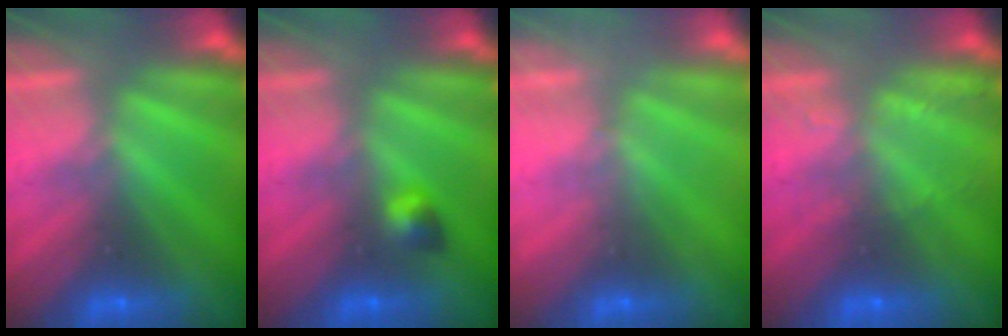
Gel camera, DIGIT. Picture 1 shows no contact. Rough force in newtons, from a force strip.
{"total": 2.7}
{"total": 2.0}
{"total": 2.2}